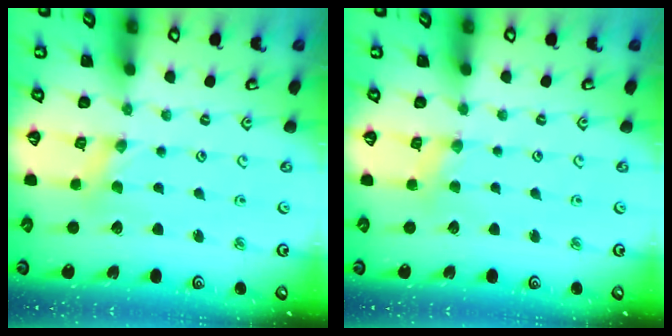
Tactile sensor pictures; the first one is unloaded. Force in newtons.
{"total": 2.0, "press": 1.9, "slide": 0.3}